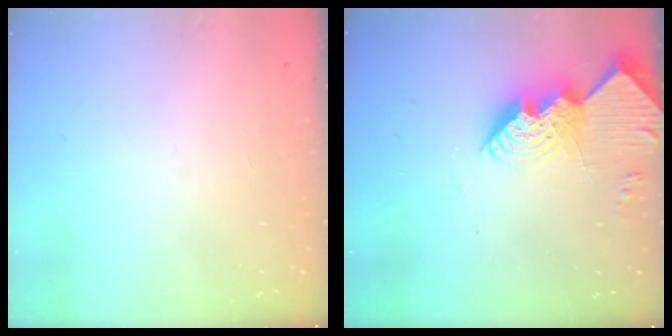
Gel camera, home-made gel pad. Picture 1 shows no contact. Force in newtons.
{"total": 14.5, "press": 14.4, "slide": 1.6}